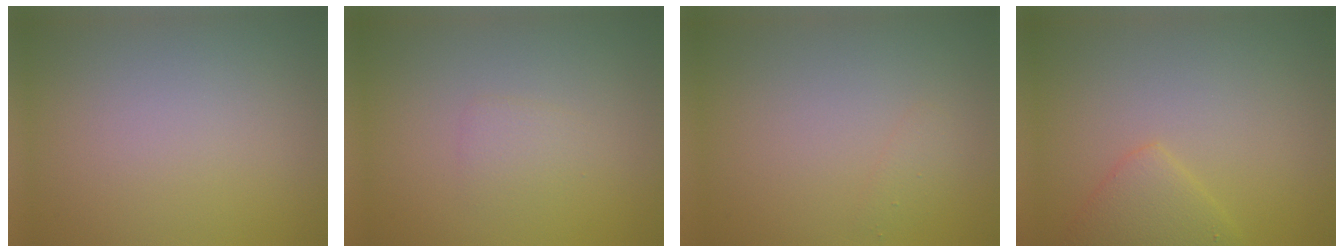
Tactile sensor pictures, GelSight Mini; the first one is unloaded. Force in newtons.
{"total": 1.2, "press": 1.2, "slide": 0.1}
{"total": 0.8, "press": 0.8, "slide": 0.0}
{"total": 2.6, "press": 2.6, "slide": 0.1}